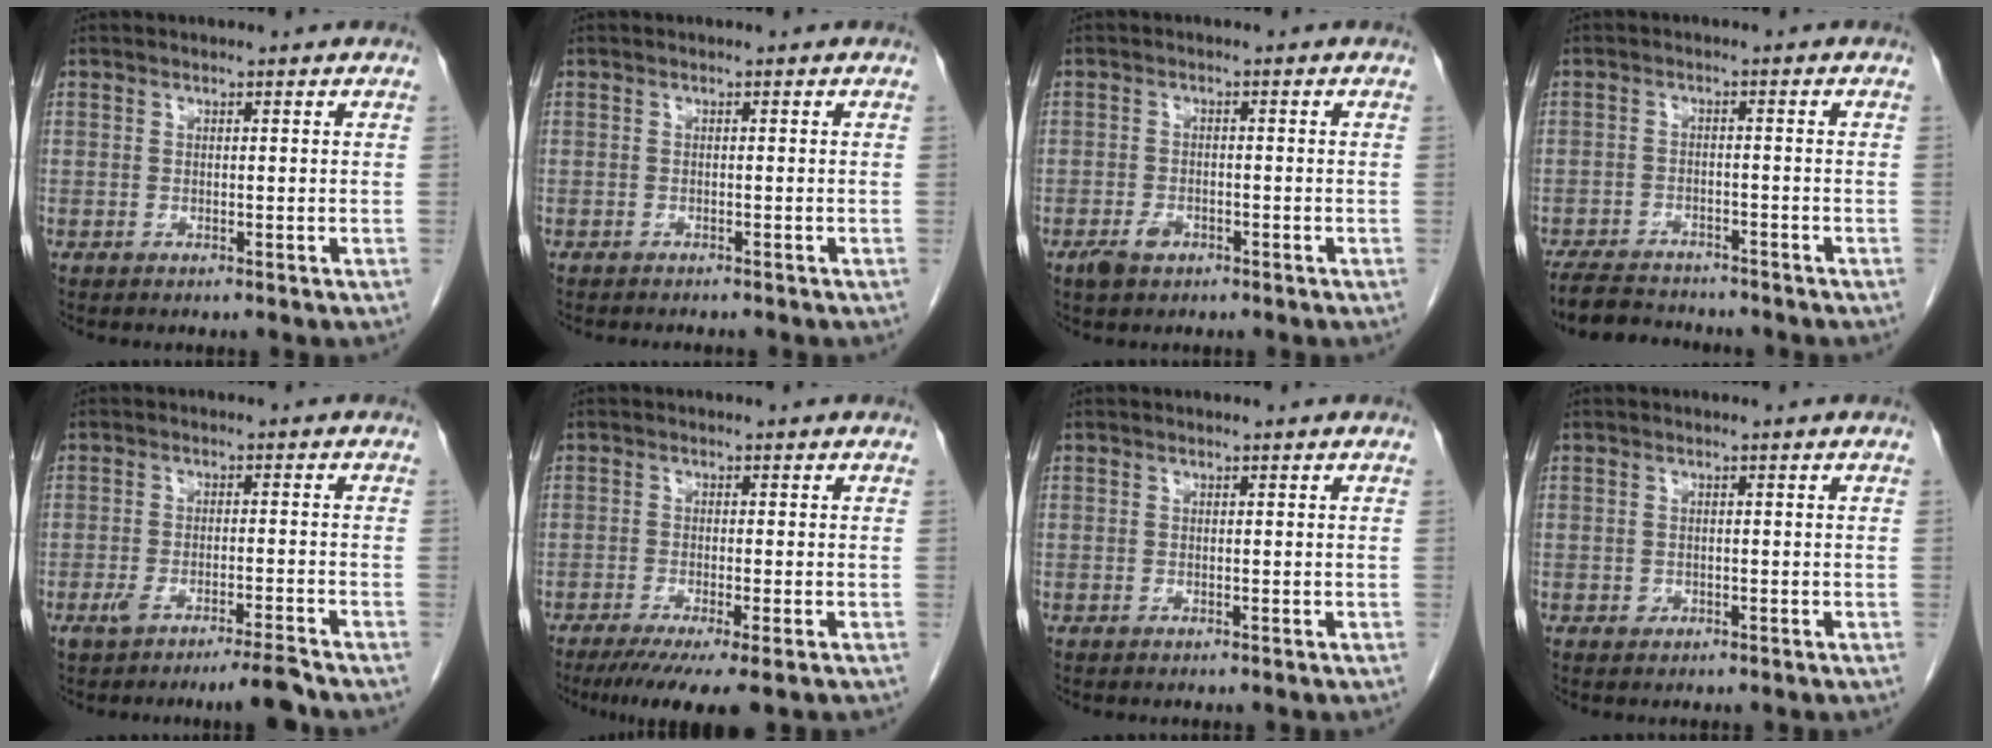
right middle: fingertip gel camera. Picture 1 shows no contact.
{"total": 2.7, "force": [-2.4, 0.5, 1.0], "torque": [-0.015, -0.005, -0.028]}
{"total": 2.6, "force": [-1.6, 1.5, 1.5], "torque": [-0.030, 0.001, -0.022]}
{"total": 8.0, "force": [-7.4, 2.0, 2.4], "torque": [-0.037, -0.010, -0.117]}
{"total": 4.9, "force": [-3.8, -0.3, 3.0], "torque": [-0.055, -0.006, -0.065]}
{"total": 7.4, "force": [-5.1, 0.4, 5.4], "torque": [-0.079, -0.019, -0.082]}
{"total": 0.0}
{"total": 0.7, "force": [-0.2, 0.7, 0.2], "torque": [-0.003, 0.002, -0.003]}